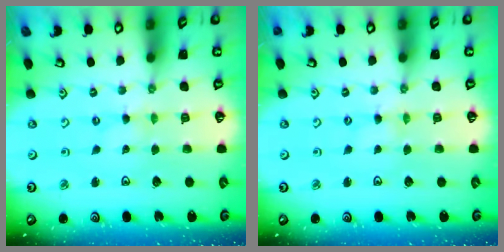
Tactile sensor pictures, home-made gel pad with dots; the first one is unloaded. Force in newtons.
{"total": 0.8, "press": 0.8, "slide": 0.2}